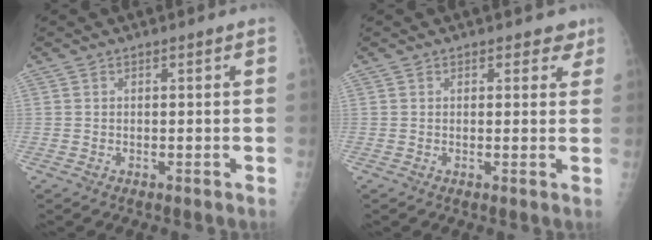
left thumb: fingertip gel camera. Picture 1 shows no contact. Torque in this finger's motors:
{"motor_torque": [-0.21, -0.11, -0.36, 0.15, 0.03]}